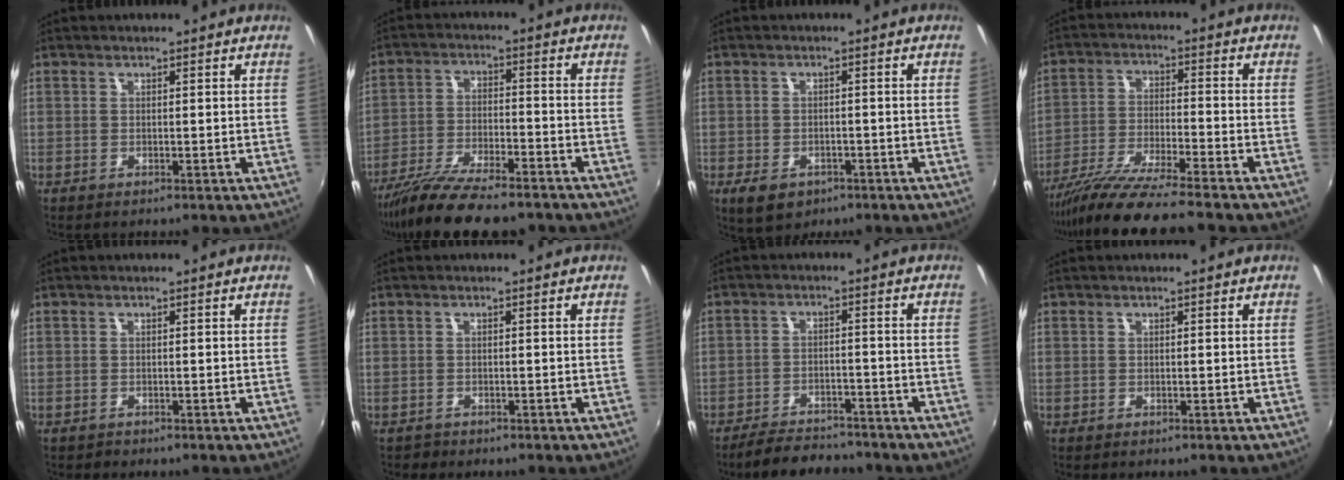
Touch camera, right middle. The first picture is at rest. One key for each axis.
{"total": 14.7, "fx": -12.0, "fy": 3.1, "fz": 7.8, "tx": -0.163, "ty": -0.036, "tz": -0.206}
{"total": 5.8, "fx": -3.2, "fy": 3.7, "fz": 3.2, "tx": -0.073, "ty": -0.018, "tz": -0.049}
{"total": 12.5, "fx": -10.8, "fy": -0.9, "fz": 6.2, "tx": -0.126, "ty": -0.026, "tz": -0.196}
{"total": 0.5, "fx": -0.4, "fy": 0.3, "fz": -0.1, "tx": 0.000, "ty": -0.002, "tz": -0.007}
{"total": 0.9, "fx": -0.7, "fy": 0.6, "fz": -0.1, "tx": -0.002, "ty": -0.002, "tz": -0.012}
{"total": 9.1, "fx": -8.1, "fy": 2.8, "fz": 3.0, "tx": -0.080, "ty": 0.001, "tz": -0.119}
{"total": 0.0}